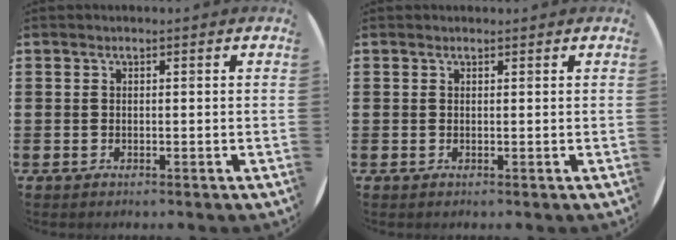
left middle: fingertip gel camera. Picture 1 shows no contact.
{"total": 0.0}